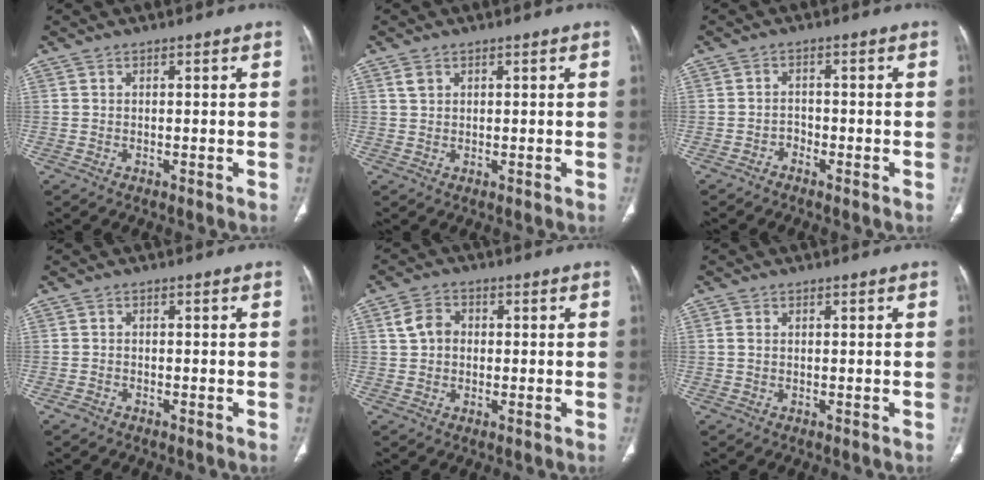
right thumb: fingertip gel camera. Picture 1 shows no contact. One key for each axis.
{"total": 1.7, "fx": 0.9, "fy": 1.2, "fz": 0.8, "tx": -0.011, "ty": 0.002, "tz": 0.022}
{"total": 1.7, "fx": -1.3, "fy": 1.0, "fz": 0.3, "tx": 0.006, "ty": 0.014, "tz": -0.027}
{"total": 1.1, "fx": -0.9, "fy": 0.7, "fz": 0.2, "tx": -0.003, "ty": 0.003, "tz": -0.020}
{"total": 4.7, "fx": 0.6, "fy": 3.8, "fz": 2.7, "tx": -0.040, "ty": 0.011, "tz": 0.006}
{"total": 1.2, "fx": 0.2, "fy": 0.8, "fz": 0.8, "tx": -0.020, "ty": 0.003, "tz": 0.007}